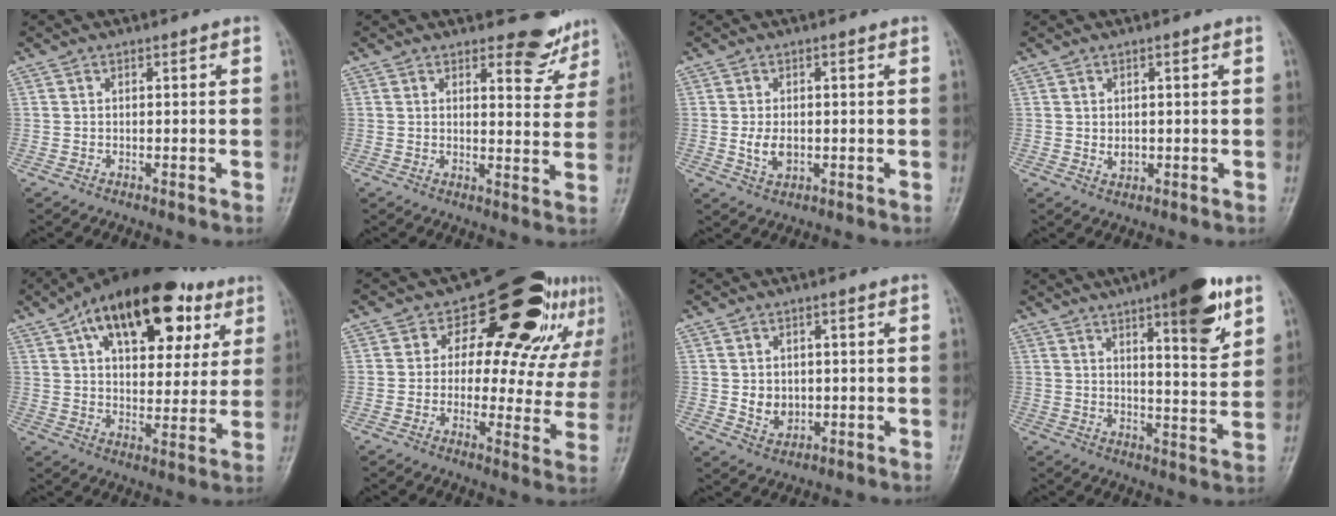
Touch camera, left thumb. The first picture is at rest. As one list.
[{"total": 7.0, "force": [5.7, 2.9, 2.7], "torque": [-0.007, -0.047, 0.065]}, {"total": 3.9, "force": [-0.2, 2.5, 3.0], "torque": [-0.054, -0.006, -0.002]}, {"total": 2.2, "force": [0.3, 1.5, 1.6], "torque": [-0.018, -0.006, 0.010]}, {"total": 23.7, "force": [11.3, 12.5, 16.5], "torque": [-0.220, -0.003, 0.173]}, {"total": 19.3, "force": [10.6, 10.7, 12.0], "torque": [-0.093, -0.035, 0.123]}, {"total": 4.1, "force": [0.1, 3.3, 2.3], "torque": [-0.024, -0.006, 0.012]}, {"total": 15.1, "force": [8.5, 3.6, 11.9], "torque": [-0.146, -0.044, 0.119]}]